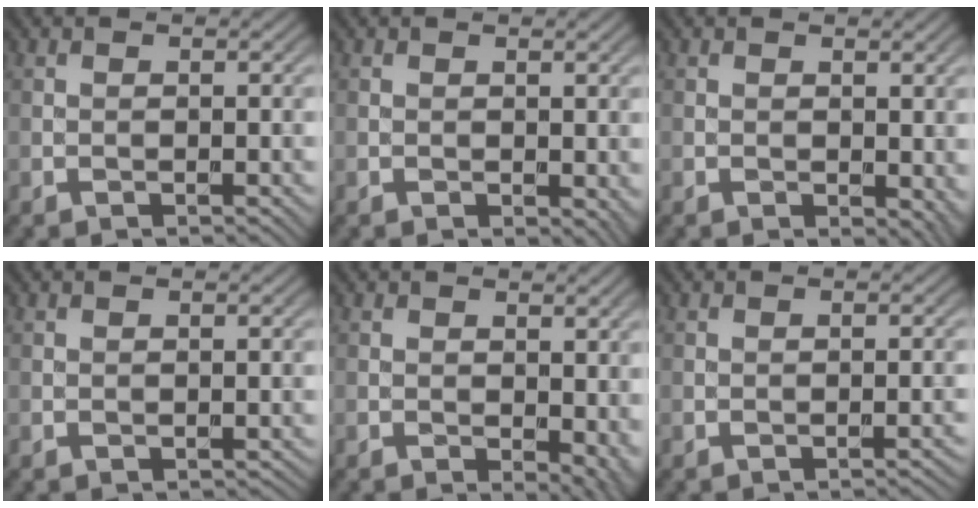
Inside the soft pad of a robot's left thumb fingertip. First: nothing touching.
{"total": 1.5, "force": [0.0, 1.0, 1.1], "torque": [-0.008, -0.004, 0.003]}
{"total": 2.4, "force": [0.0, 1.5, 1.8], "torque": [-0.015, -0.004, 0.002]}
{"total": 0.0}
{"total": 3.9, "force": [-0.3, 2.2, 3.2], "torque": [-0.035, -0.007, 0.000]}
{"total": 0.8, "force": [-0.5, 0.0, 0.6], "torque": [-0.004, 0.006, -0.010]}